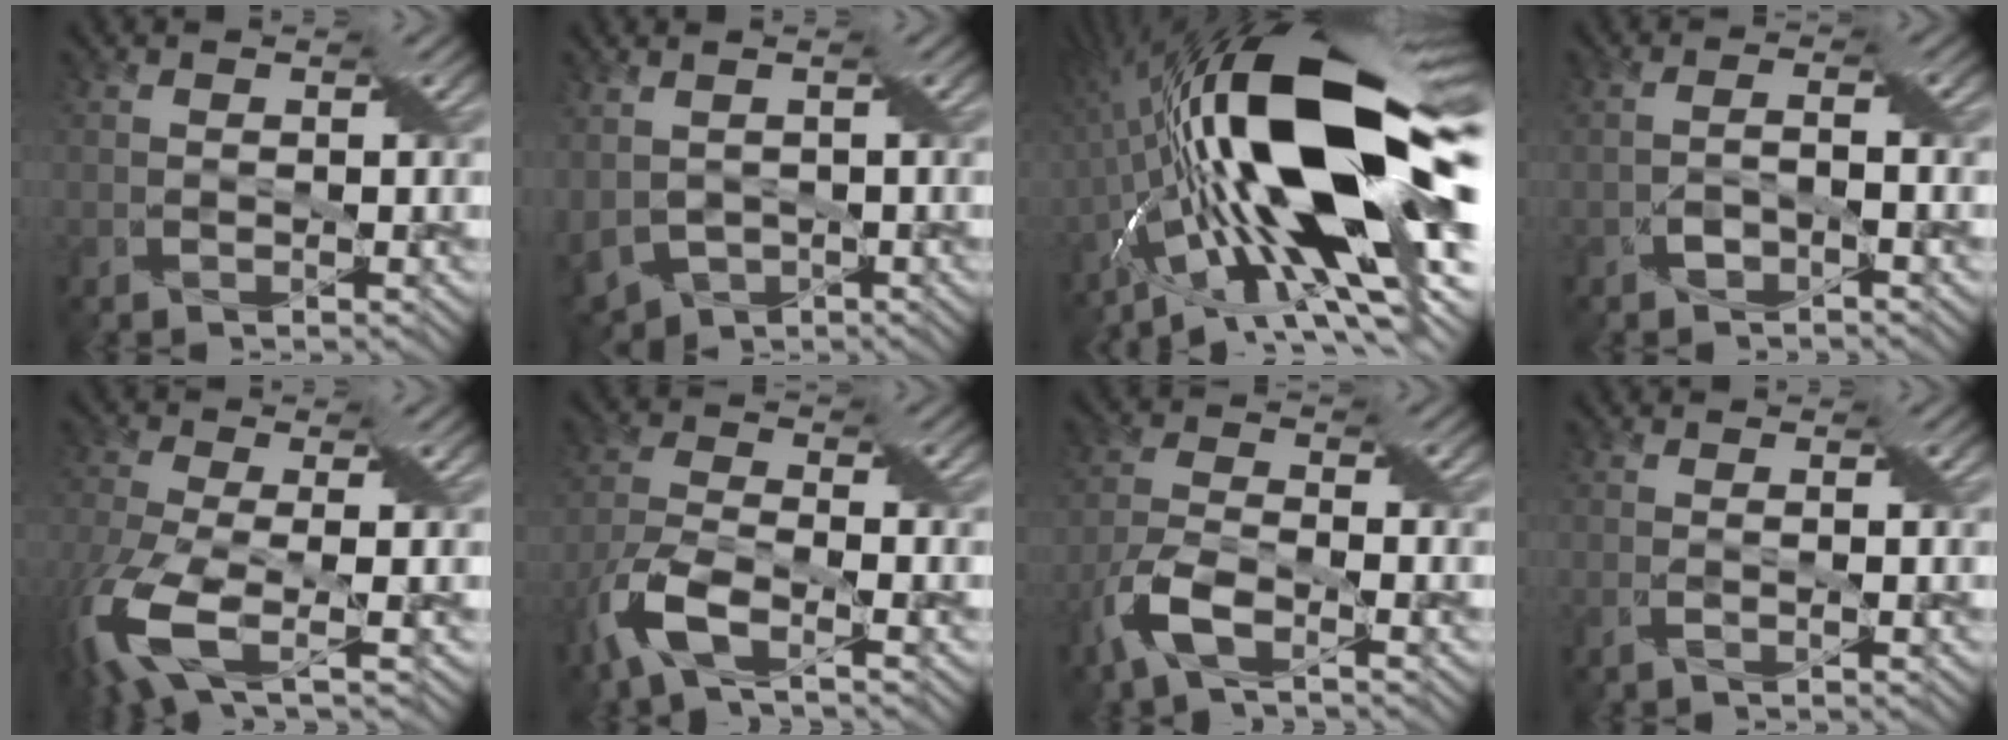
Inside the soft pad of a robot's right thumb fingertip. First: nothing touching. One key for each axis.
{"total": 6.2, "fx": -1.4, "fy": 4.0, "fz": 4.6, "tx": -0.129, "ty": -0.015, "tz": -0.025}
{"total": 22.7, "fx": -0.9, "fy": 8.0, "fz": 21.2, "tx": -0.384, "ty": 0.012, "tz": -0.036}
{"total": 2.1, "fx": -1.3, "fy": 0.6, "fz": 1.7, "tx": -0.034, "ty": 0.009, "tz": -0.028}
{"total": 10.7, "fx": -4.4, "fy": 3.8, "fz": 9.0, "tx": -0.218, "ty": -0.021, "tz": -0.089}
{"total": 7.7, "fx": -4.5, "fy": 2.5, "fz": 5.8, "tx": -0.137, "ty": -0.007, "tz": -0.103}
{"total": 6.1, "fx": -3.6, "fy": 2.0, "fz": 4.5, "tx": -0.109, "ty": -0.007, "tz": -0.083}
{"total": 1.0, "fx": -0.2, "fy": 0.0, "fz": 1.0, "tx": -0.023, "ty": 0.003, "tz": -0.005}